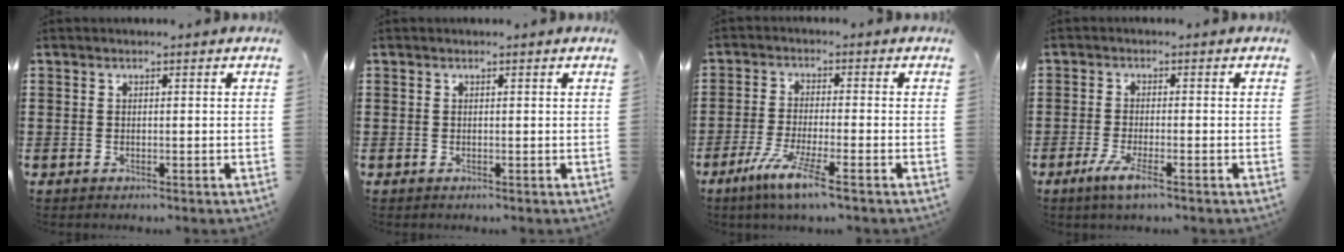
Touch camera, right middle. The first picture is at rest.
{"total": 0.0}
{"total": 6.2, "force": [-4.1, 0.1, 4.7], "torque": [-0.102, -0.015, -0.077]}
{"total": 3.6, "force": [-2.0, 0.3, 3.0], "torque": [-0.070, -0.013, -0.040]}